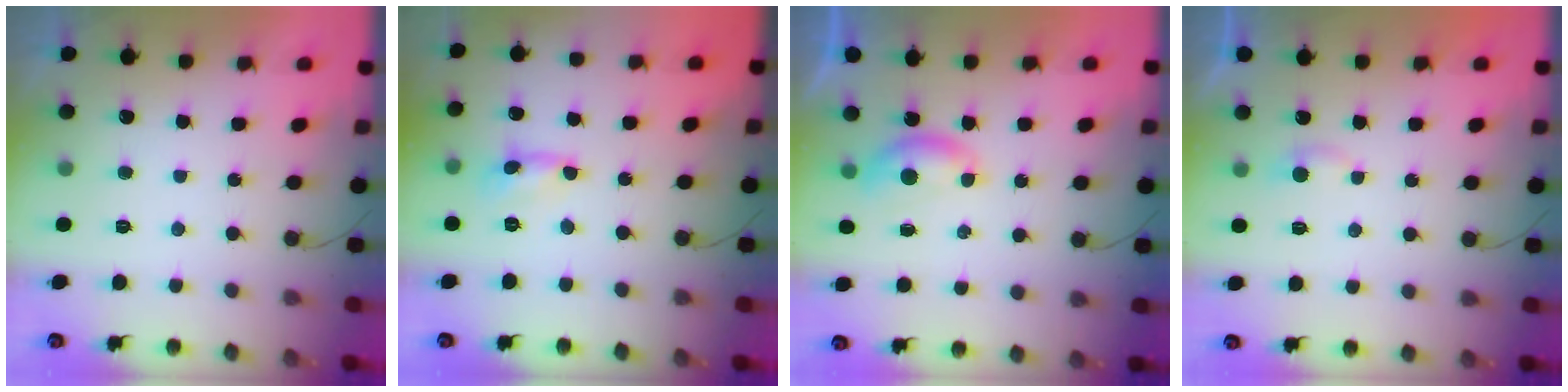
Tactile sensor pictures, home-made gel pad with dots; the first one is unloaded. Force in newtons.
{"total": 1.0, "press": 1.0, "slide": 0.1}
{"total": 4.8, "press": 4.8, "slide": 0.4}
{"total": 2.8, "press": 2.8, "slide": 0.2}